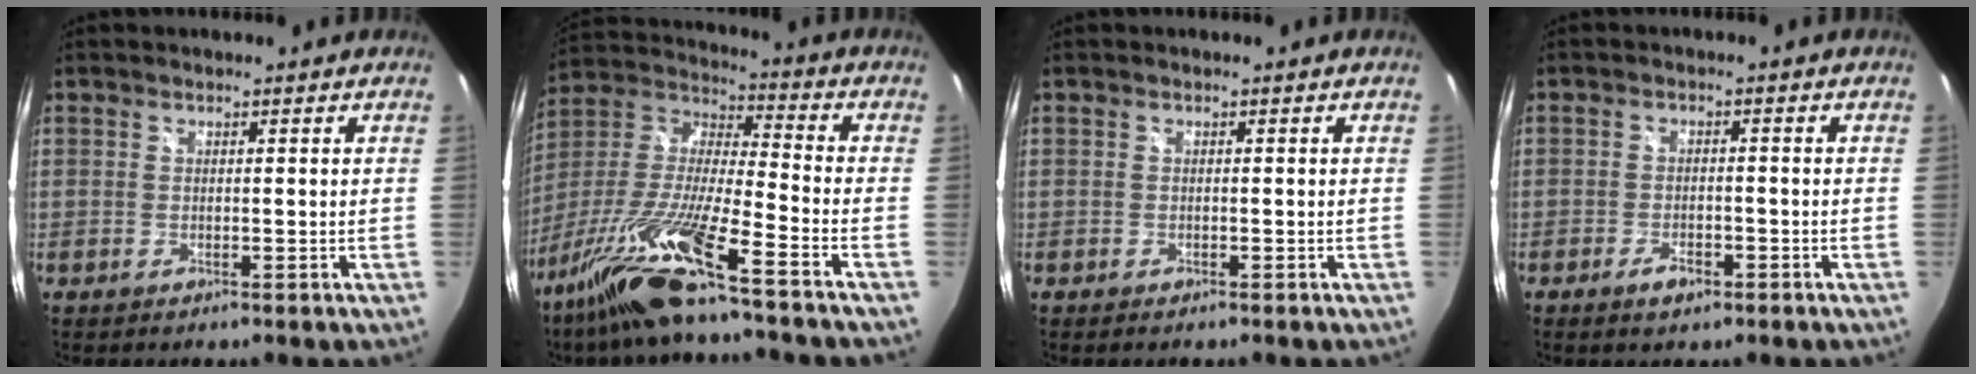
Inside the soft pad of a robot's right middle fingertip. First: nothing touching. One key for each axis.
{"total": 18.2, "fx": -13.0, "fy": -0.2, "fz": 12.7, "tx": -0.247, "ty": -0.031, "tz": -0.250}
{"total": 0.0}
{"total": 3.1, "fx": -1.9, "fy": 1.4, "fz": 2.0, "tx": -0.042, "ty": -0.003, "tz": -0.034}